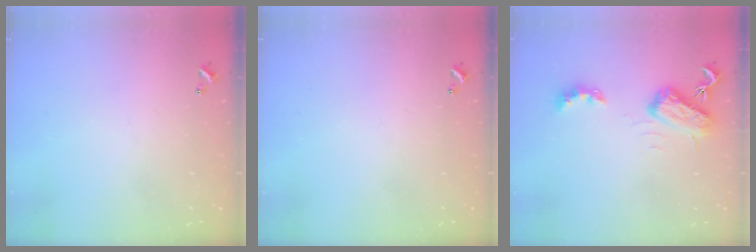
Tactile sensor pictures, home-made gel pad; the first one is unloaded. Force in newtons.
{"total": 0.0}
{"total": 5.4, "press": 5.4, "slide": 0.5}